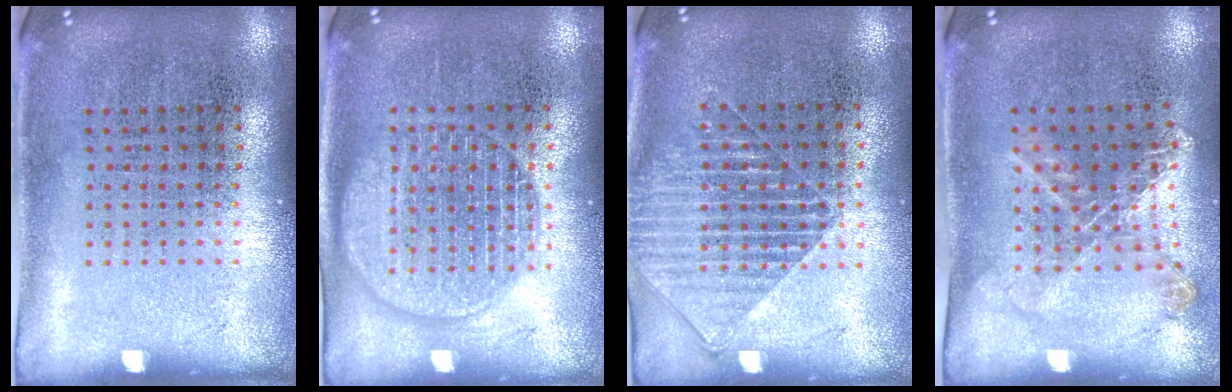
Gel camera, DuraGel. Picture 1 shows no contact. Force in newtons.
{"total": 1.8, "press": 1.8, "slide": 0.2}
{"total": 1.5, "press": 1.3, "slide": 0.8}
{"total": 1.1, "press": 1.1, "slide": 0.3}